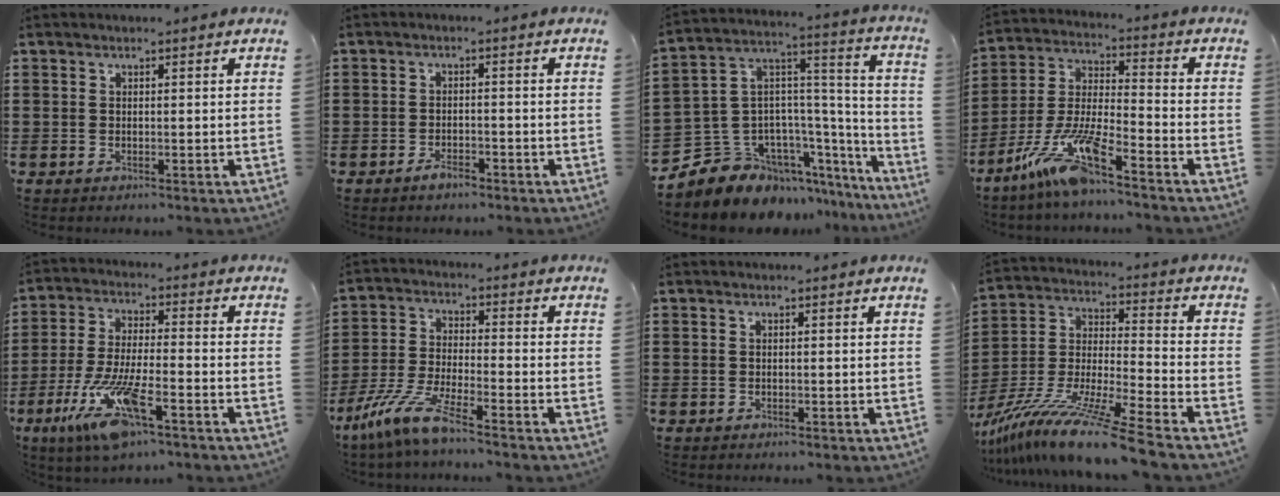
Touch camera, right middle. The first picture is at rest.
{"total": 2.1, "force": [-1.8, 0.7, 1.0], "torque": [-0.019, 0.001, -0.034]}
{"total": 8.5, "force": [-6.4, 5.6, 0.5], "torque": [-0.054, -0.014, -0.125]}
{"total": 11.0, "force": [-8.4, 0.5, 7.2], "torque": [-0.170, -0.013, -0.171]}
{"total": 11.4, "force": [-6.6, 2.1, 9.0], "torque": [-0.201, -0.017, -0.128]}
{"total": 8.1, "force": [-6.3, 0.2, 5.2], "torque": [-0.129, -0.019, -0.130]}
{"total": 0.0}
{"total": 13.5, "force": [-11.6, -1.4, 6.9], "torque": [-0.134, 0.000, -0.229]}